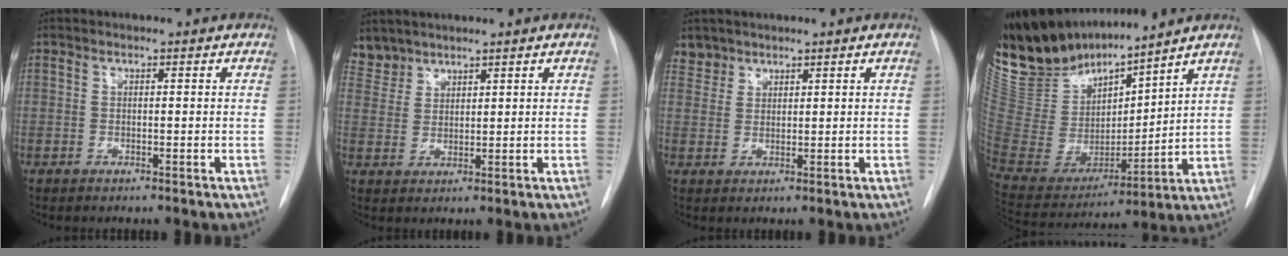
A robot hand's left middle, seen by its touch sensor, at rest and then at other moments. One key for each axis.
{"total": 4.1, "fx": 3.8, "fy": 1.6, "fz": -0.3, "tx": 0.011, "ty": 0.009, "tz": 0.081}
{"total": 2.7, "fx": 2.3, "fy": 1.4, "fz": -0.5, "tx": 0.018, "ty": 0.008, "tz": 0.042}
{"total": 16.8, "fx": 15.5, "fy": 3.4, "fz": 5.4, "tx": -0.118, "ty": -0.013, "tz": 0.315}